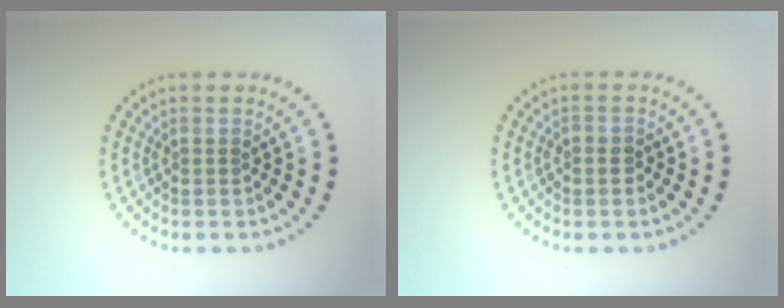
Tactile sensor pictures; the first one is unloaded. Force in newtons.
{"total": 0.6, "press": 0.6, "slide": 0.2}